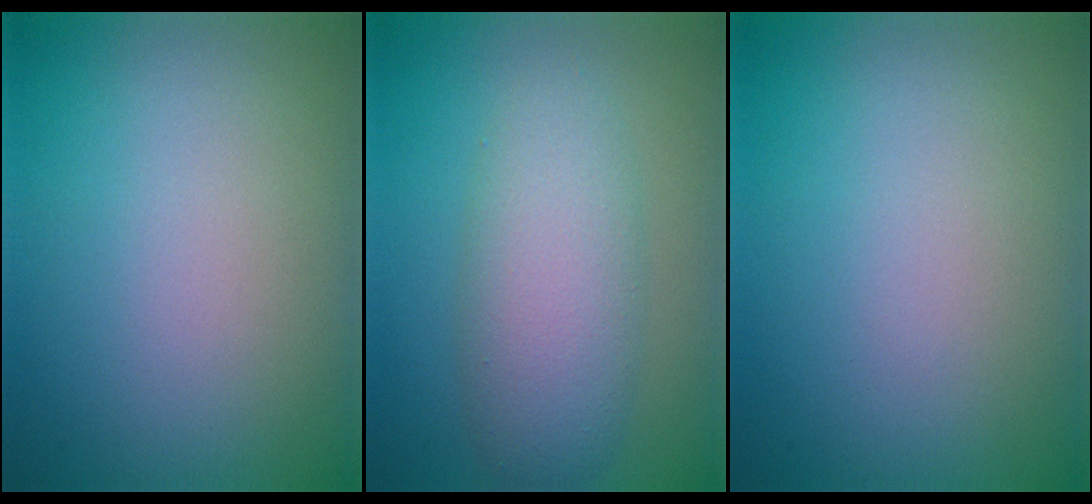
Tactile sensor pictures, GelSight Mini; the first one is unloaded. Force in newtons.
{"total": 5.1, "press": 5.1, "slide": 0.1}
{"total": 0.0}